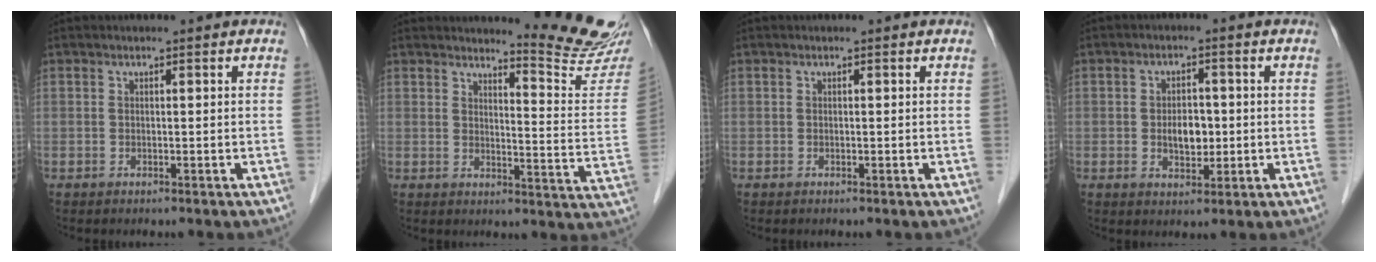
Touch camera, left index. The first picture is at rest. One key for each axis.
{"total": 11.6, "fx": 11.3, "fy": -1.3, "fz": 2.2, "tx": -0.026, "ty": -0.105, "tz": 0.128}
{"total": 0.0}
{"total": 4.4, "fx": -0.3, "fy": 2.7, "fz": 3.4, "tx": -0.058, "ty": 0.005, "tz": 0.000}